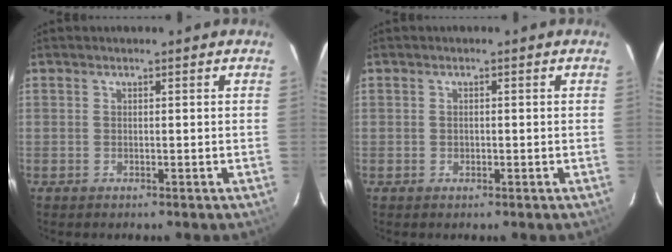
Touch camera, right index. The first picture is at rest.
{"total": 0.7, "force": [-0.1, 0.7, 0.1], "torque": [0.000, 0.001, 0.000]}